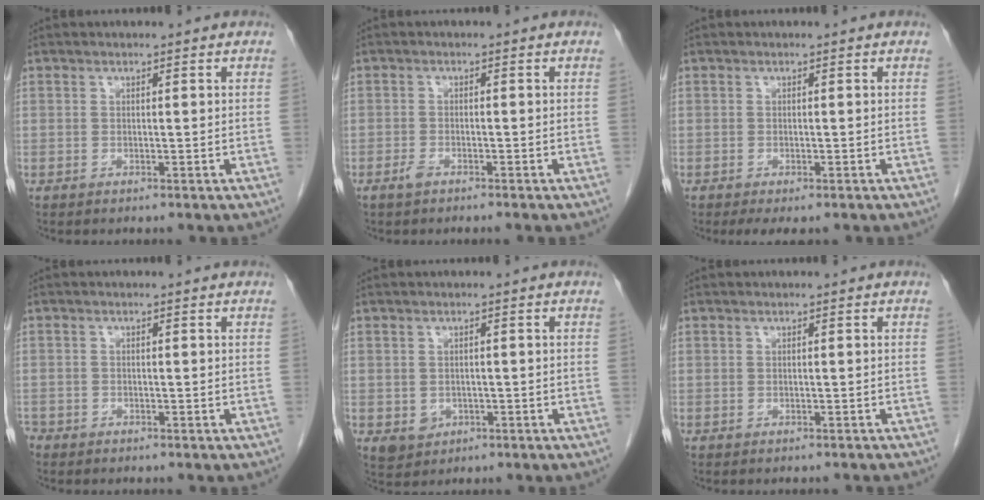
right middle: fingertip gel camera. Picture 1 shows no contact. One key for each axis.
{"total": 1.4, "fx": -1.2, "fy": 0.1, "fz": 0.8, "tx": -0.022, "ty": -0.001, "tz": -0.023}
{"total": 3.1, "fx": -2.2, "fy": 1.2, "fz": 1.9, "tx": -0.026, "ty": -0.007, "tz": -0.028}
{"total": 2.6, "fx": -2.1, "fy": 1.3, "fz": 0.5, "tx": -0.008, "ty": -0.001, "tz": -0.034}
{"total": 3.1, "fx": -0.9, "fy": 2.8, "fz": 1.1, "tx": -0.020, "ty": 0.000, "tz": -0.003}
{"total": 5.3, "fx": -4.6, "fy": 1.4, "fz": 2.0, "tx": -0.025, "ty": -0.007, "tz": -0.050}